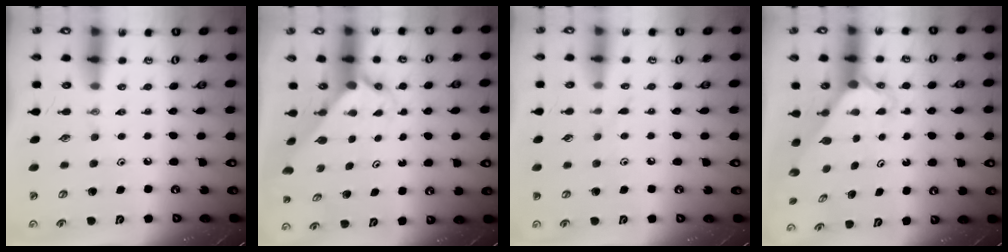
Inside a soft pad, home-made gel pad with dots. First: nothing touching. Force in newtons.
{"total": 1.7, "press": 1.7, "slide": 0.1}
{"total": 3.5, "press": 3.5, "slide": 0.4}
{"total": 2.3, "press": 2.3, "slide": 0.2}